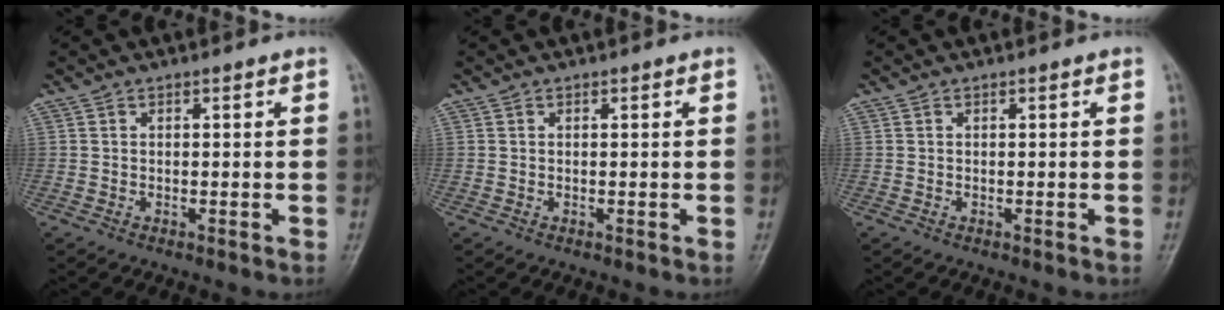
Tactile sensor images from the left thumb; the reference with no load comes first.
{"total": 0.0}
{"total": 0.0}